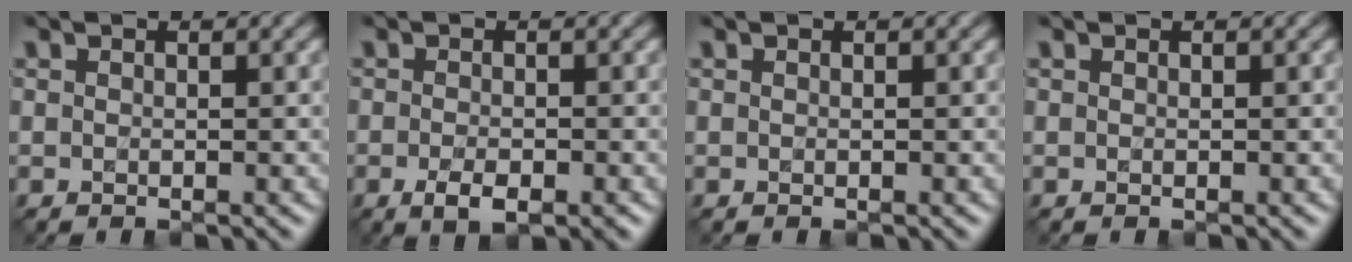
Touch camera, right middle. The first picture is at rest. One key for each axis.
{"total": 3.0, "fx": -1.7, "fy": 1.1, "fz": 2.2, "tx": -0.037, "ty": -0.010, "tz": -0.028}
{"total": 0.0}
{"total": 0.0}